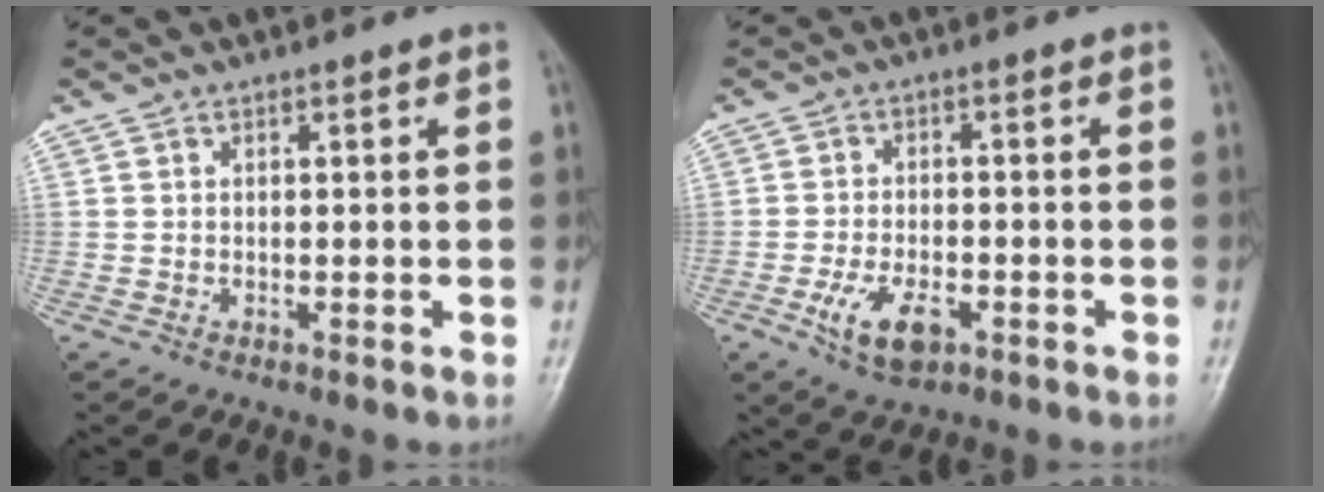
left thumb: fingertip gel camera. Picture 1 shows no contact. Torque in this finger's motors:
{"motor_torque": [-0.28, 0.82, 0.70, 0.32, 0.04]}